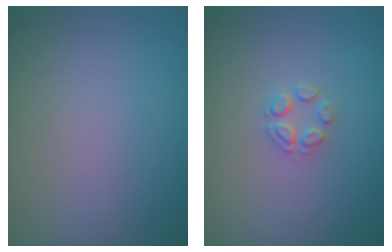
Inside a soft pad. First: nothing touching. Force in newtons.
{"total": 1.7, "press": 1.6, "slide": 0.2}